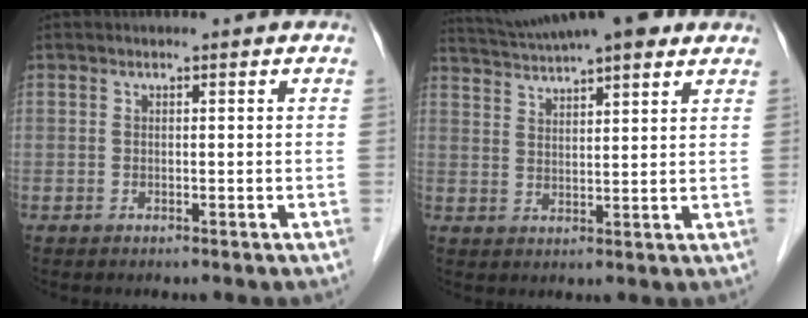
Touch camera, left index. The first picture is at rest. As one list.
[{"total": 14.0, "force": [11.9, 1.8, 7.3], "torque": [-0.126, 0.031, 0.180]}]